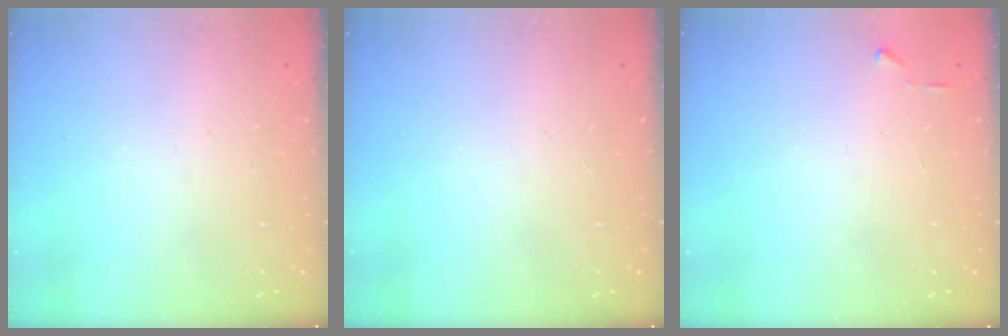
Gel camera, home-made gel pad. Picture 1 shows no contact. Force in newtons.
{"total": 0.0}
{"total": 3.0, "press": 2.9, "slide": 0.4}